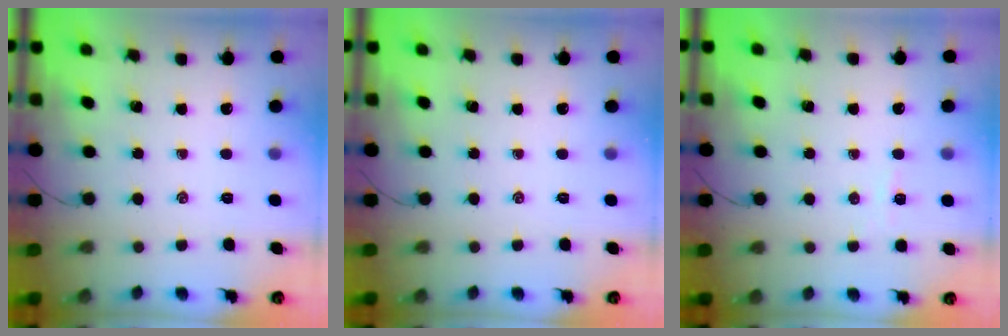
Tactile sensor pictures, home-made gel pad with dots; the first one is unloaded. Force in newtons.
{"total": 0.0}
{"total": 2.4, "press": 2.3, "slide": 0.6}